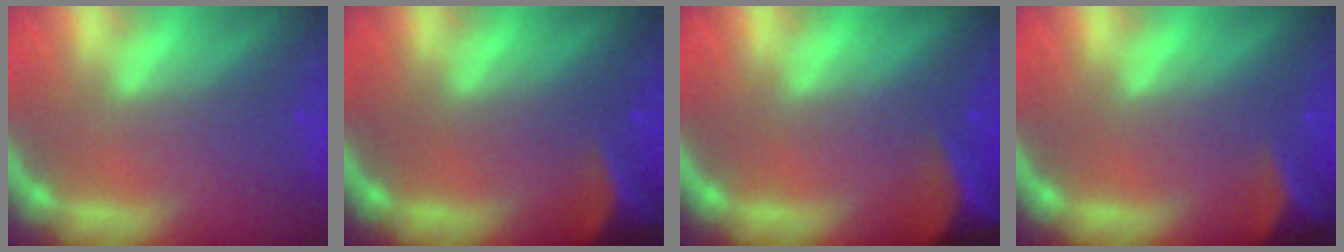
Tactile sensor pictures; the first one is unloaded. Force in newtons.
{"total": 5.4}
{"total": 8.5}
{"total": 5.0}